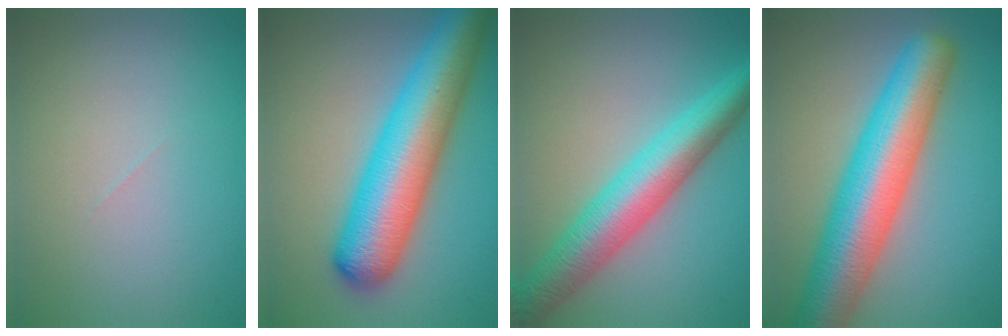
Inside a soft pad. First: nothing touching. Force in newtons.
{"total": 10.4, "press": 10.4, "slide": 0.3}
{"total": 7.2, "press": 7.2, "slide": 0.1}
{"total": 10.2, "press": 10.2, "slide": 0.2}